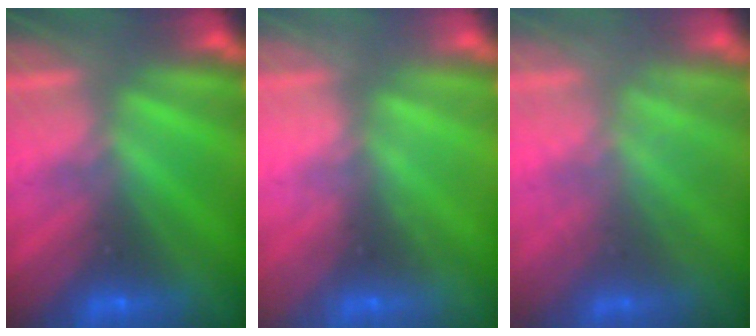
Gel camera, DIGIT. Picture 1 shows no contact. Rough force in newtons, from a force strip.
{"total": 2.1}
{"total": 2.2}